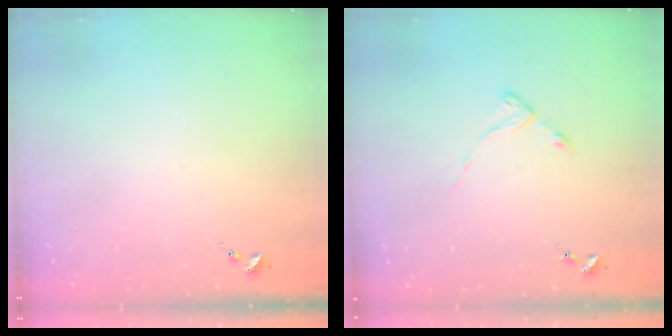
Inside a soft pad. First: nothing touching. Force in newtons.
{"total": 2.7, "press": 2.7, "slide": 0.4}